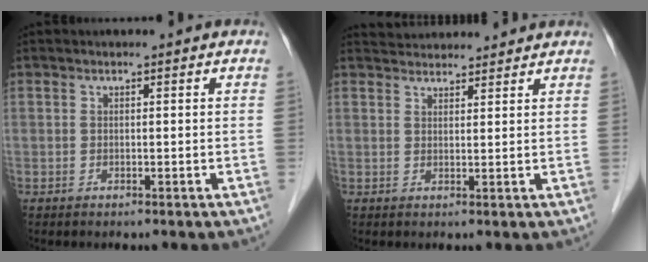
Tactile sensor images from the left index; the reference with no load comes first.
{"total": 6.2, "force": [6.0, 1.2, 0.8], "torque": [-0.011, 0.033, 0.083]}